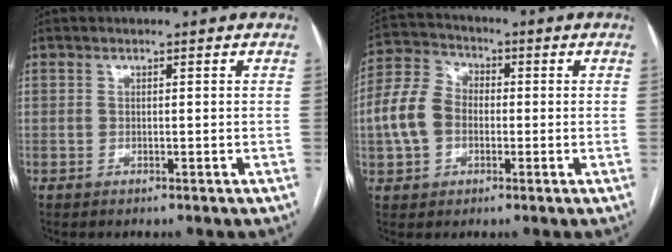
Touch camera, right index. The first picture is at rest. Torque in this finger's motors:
{"motor_torque": [0.42, -0.12, 0.68, 0.12]}